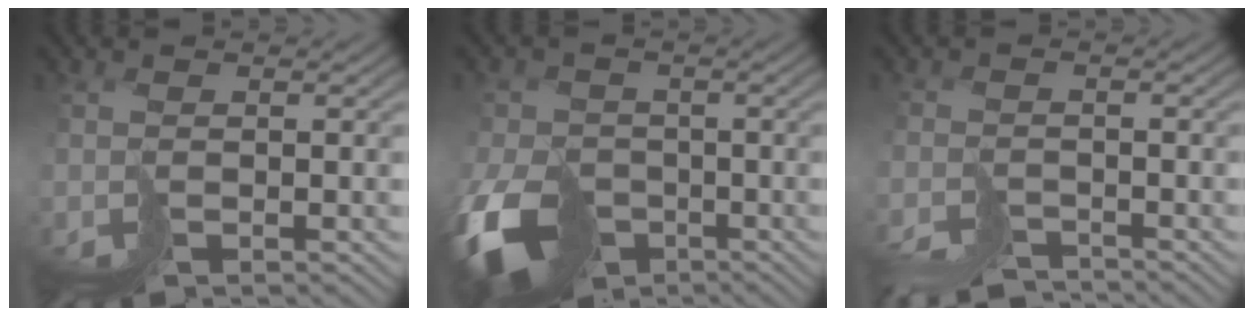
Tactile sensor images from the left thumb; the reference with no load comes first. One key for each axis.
{"total": 11.7, "fx": -5.6, "fy": 8.3, "fz": 6.0, "tx": -0.148, "ty": -0.048, "tz": -0.100}
{"total": 4.2, "fx": -4.1, "fy": 0.7, "fz": 0.5, "tx": -0.003, "ty": -0.008, "tz": -0.077}